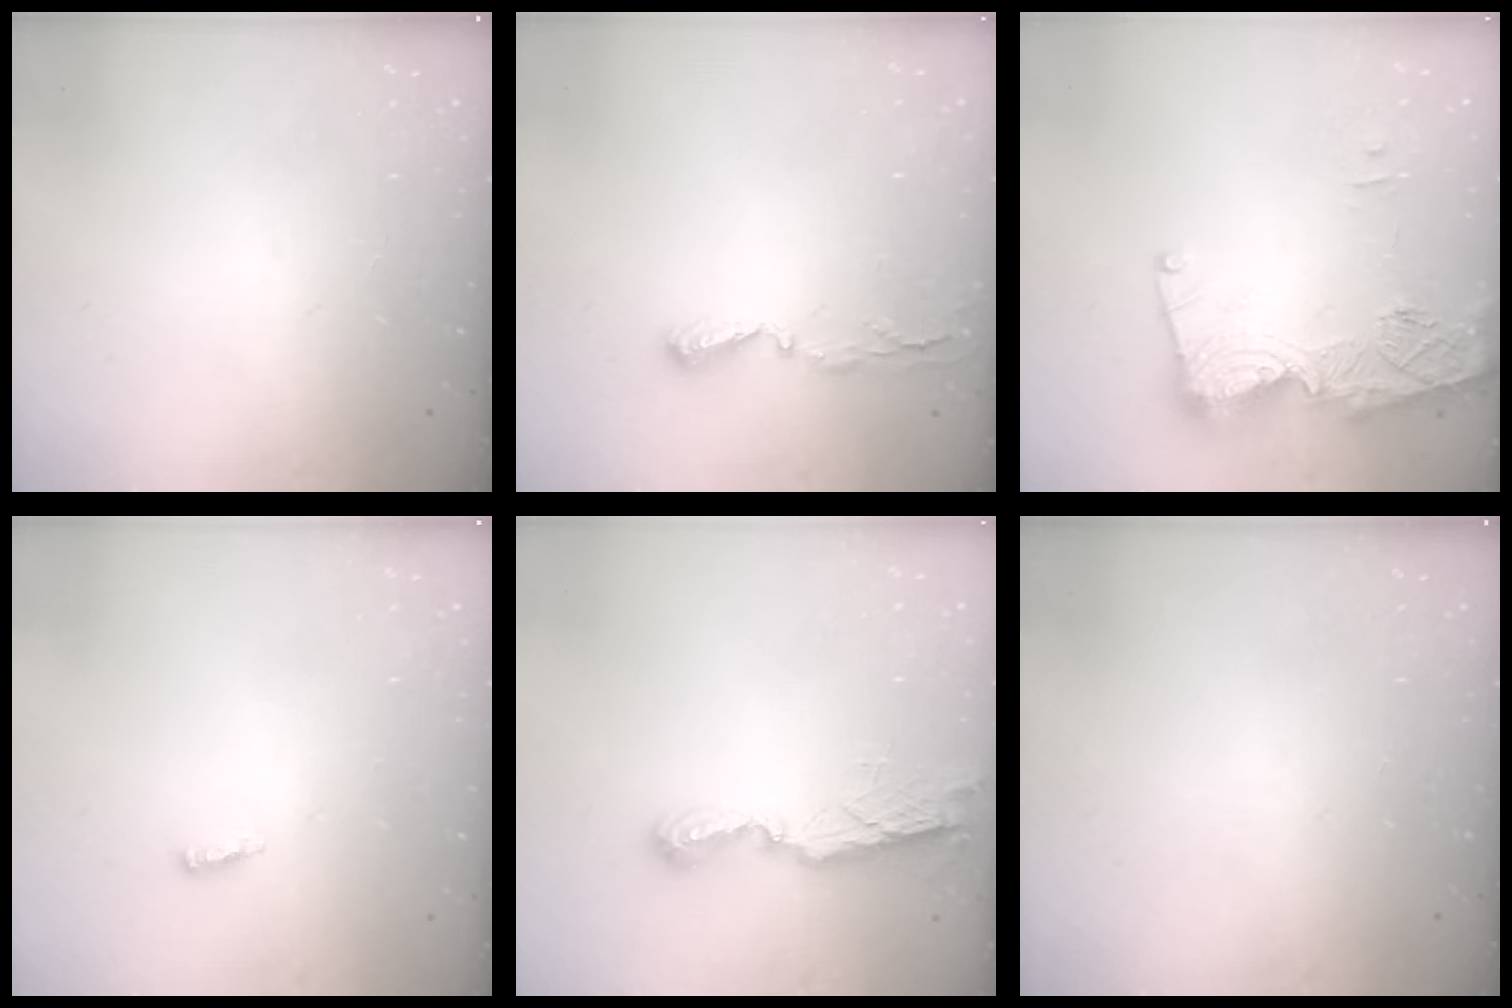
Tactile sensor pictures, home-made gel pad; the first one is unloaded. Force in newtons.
{"total": 4.0, "press": 4.0, "slide": 0.4}
{"total": 17.9, "press": 17.8, "slide": 1.7}
{"total": 7.7, "press": 4.9, "slide": 5.9}
{"total": 7.5, "press": 7.5, "slide": 0.5}
{"total": 0.0}